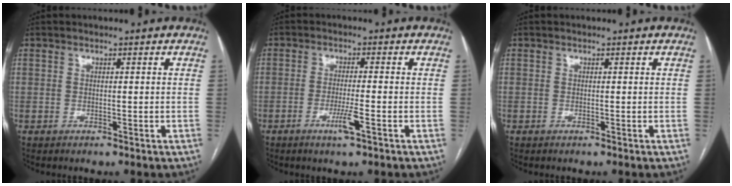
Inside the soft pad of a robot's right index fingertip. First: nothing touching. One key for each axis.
{"total": 4.7, "fx": -2.1, "fy": -0.2, "fz": 4.1, "tx": -0.081, "ty": -0.010, "tz": -0.040}
{"total": 0.0}